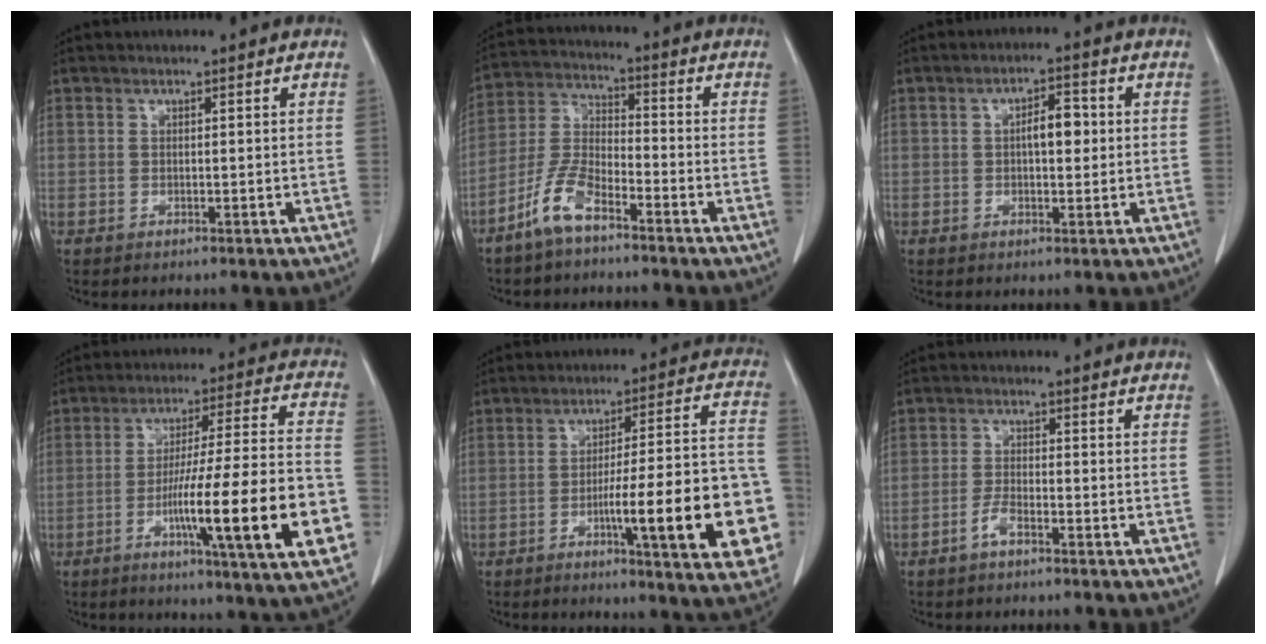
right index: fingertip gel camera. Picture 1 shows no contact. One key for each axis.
{"total": 7.8, "fx": -5.3, "fy": 2.4, "fz": 5.2, "tx": -0.121, "ty": 0.001, "tz": -0.113}
{"total": 4.5, "fx": 0.4, "fy": 1.8, "fz": 4.1, "tx": -0.066, "ty": 0.011, "tz": 0.006}
{"total": 21.8, "fx": -6.6, "fy": 0.7, "fz": 20.7, "tx": -0.283, "ty": -0.010, "tz": -0.098}
{"total": 20.4, "fx": -6.0, "fy": 2.4, "fz": 19.3, "tx": -0.186, "ty": 0.019, "tz": -0.074}
{"total": 2.5, "fx": -1.8, "fy": 0.6, "fz": 1.7, "tx": -0.033, "ty": 0.004, "tz": -0.037}